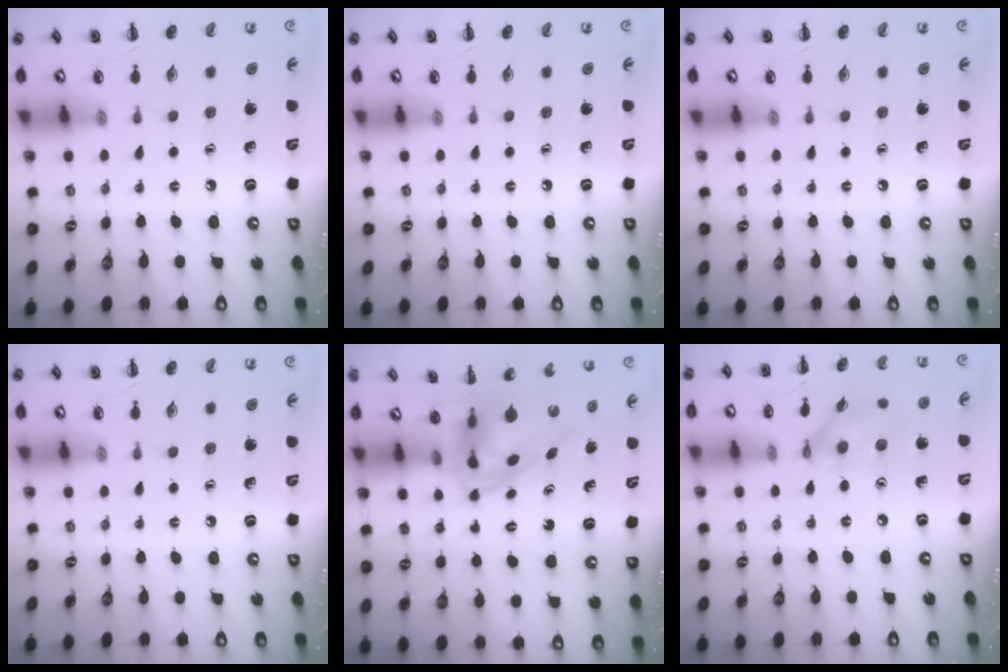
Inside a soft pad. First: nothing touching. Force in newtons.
{"total": 0.0}
{"total": 0.0}
{"total": 0.0}
{"total": 3.8, "press": 3.7, "slide": 0.9}
{"total": 10.0, "press": 10.0, "slide": 1.3}